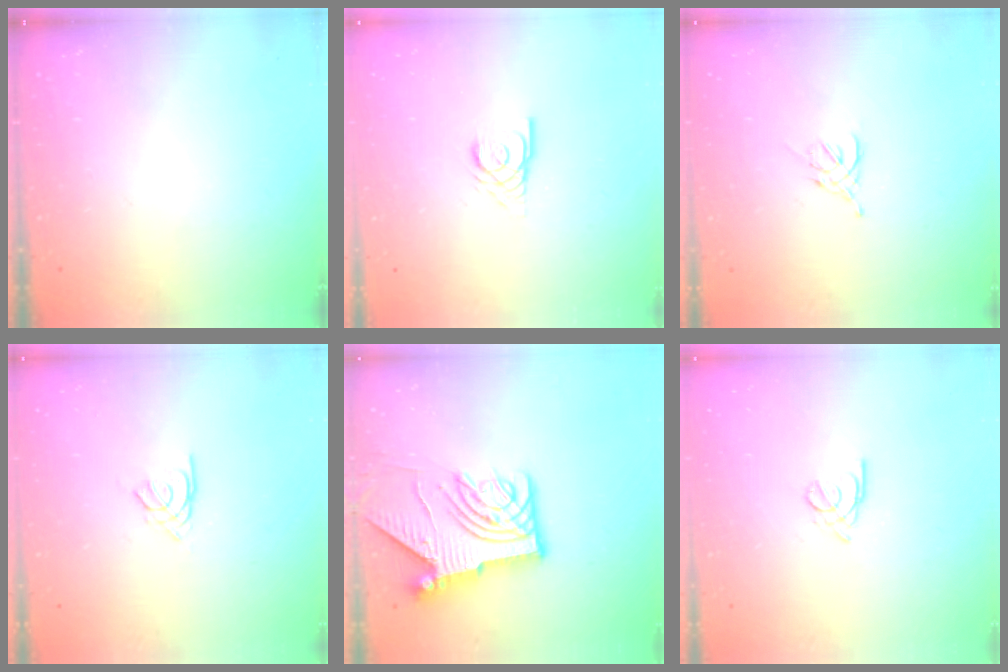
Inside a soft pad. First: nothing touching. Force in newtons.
{"total": 3.6, "press": 3.6, "slide": 0.2}
{"total": 2.6, "press": 2.5, "slide": 0.7}
{"total": 2.3, "press": 2.3, "slide": 0.5}
{"total": 12.2, "press": 12.1, "slide": 1.5}
{"total": 1.6, "press": 1.5, "slide": 0.5}